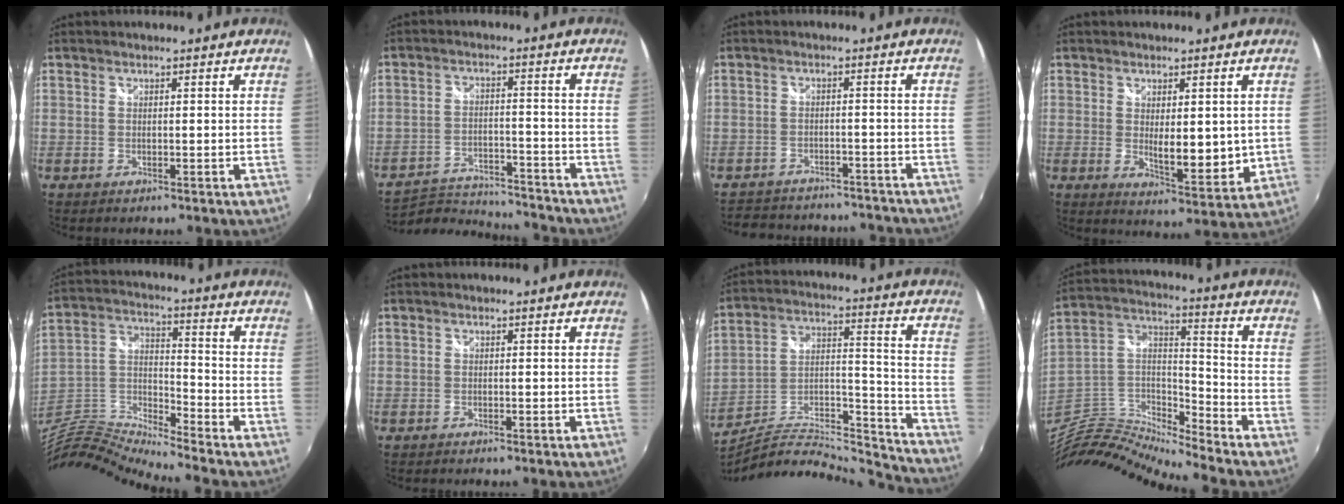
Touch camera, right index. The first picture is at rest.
{"total": 14.8, "force": [-14.0, 2.9, 3.9], "torque": [-0.096, 0.002, -0.212]}
{"total": 16.3, "force": [-14.4, 5.6, 5.2], "torque": [-0.115, 0.023, -0.181]}
{"total": 8.1, "force": [0.8, 3.2, 7.4], "torque": [-0.116, -0.022, 0.022]}
{"total": 11.7, "force": [-10.5, 0.1, 5.0], "torque": [-0.124, 0.005, -0.222]}
{"total": 0.9, "force": [-0.8, 0.2, 0.2], "torque": [-0.006, -0.005, -0.016]}
{"total": 21.0, "force": [-19.3, 3.8, 7.5], "torque": [-0.112, 0.012, -0.304]}
{"total": 15.8, "force": [-14.6, 1.2, 5.9], "torque": [-0.133, 0.007, -0.296]}